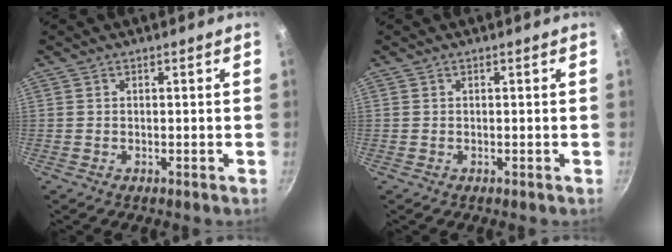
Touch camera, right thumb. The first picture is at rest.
{"total": 0.0}